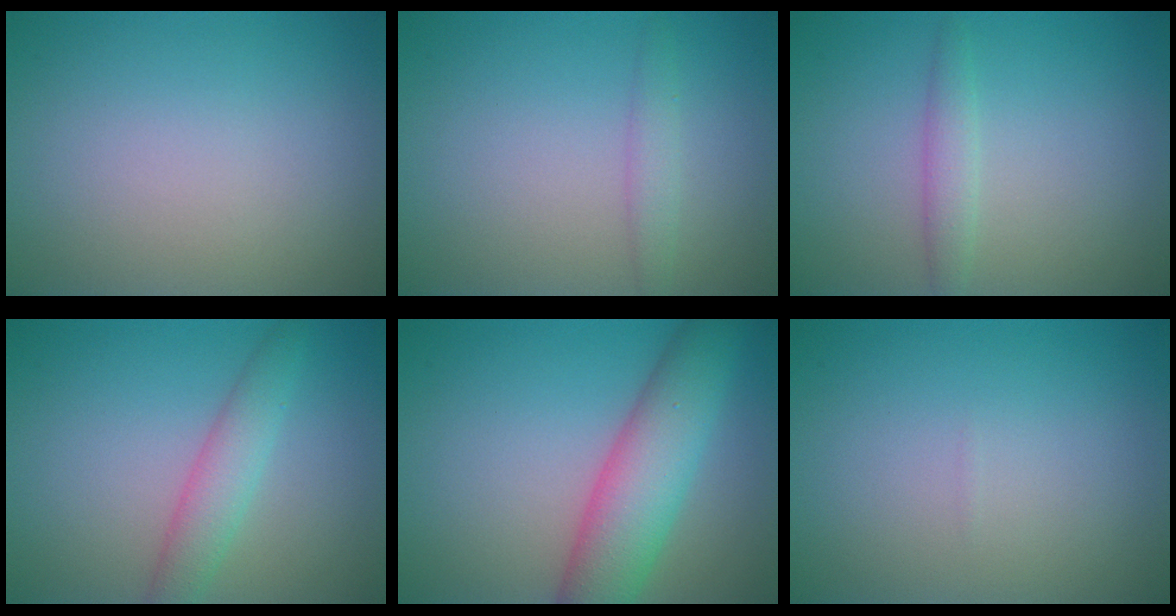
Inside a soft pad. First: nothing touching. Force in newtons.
{"total": 1.5, "press": 1.5, "slide": 0.1}
{"total": 1.7, "press": 1.7, "slide": 0.1}
{"total": 3.1, "press": 3.0, "slide": 0.2}
{"total": 6.9, "press": 6.9, "slide": 0.2}
{"total": 0.0}